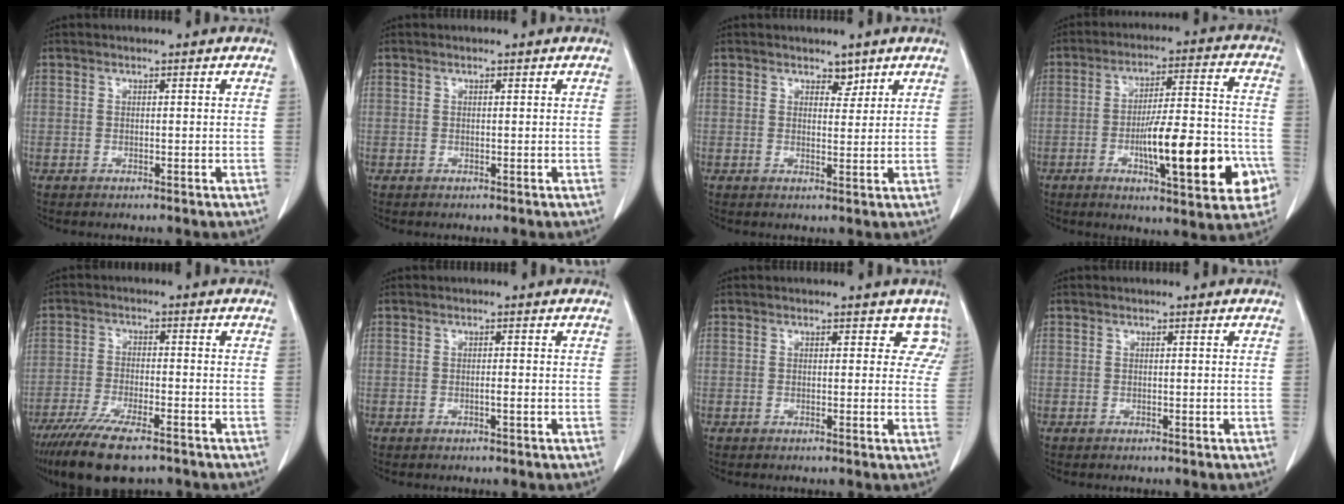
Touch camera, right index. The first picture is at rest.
{"total": 0.0}
{"total": 2.6, "force": [1.8, 1.5, 1.0], "torque": [-0.016, 0.000, 0.033]}
{"total": 18.7, "force": [-6.0, 4.1, 17.2], "torque": [-0.223, 0.020, -0.076]}
{"total": 12.4, "force": [-8.8, 3.2, 8.0], "torque": [-0.143, -0.028, -0.147]}
{"total": 1.2, "force": [-0.3, 0.3, 1.1], "torque": [-0.025, 0.000, -0.004]}
{"total": 4.4, "force": [2.2, 2.7, 2.7], "torque": [-0.015, 0.011, 0.019]}
{"total": 0.0}